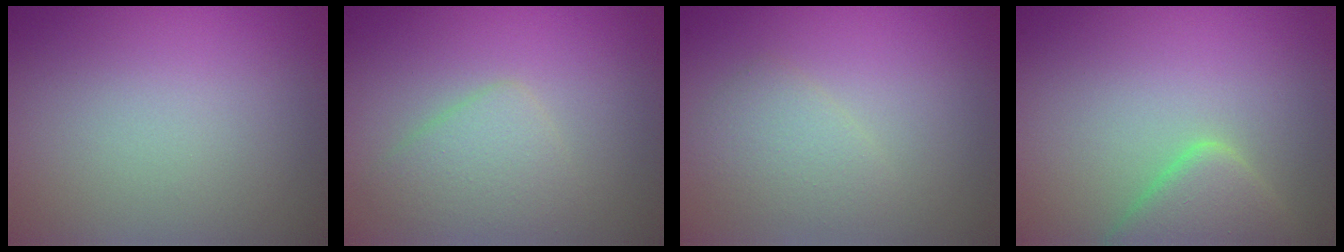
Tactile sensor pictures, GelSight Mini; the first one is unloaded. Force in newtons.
{"total": 2.5, "press": 2.5, "slide": 0.2}
{"total": 2.1, "press": 2.1, "slide": 0.1}
{"total": 4.1, "press": 4.1, "slide": 0.2}